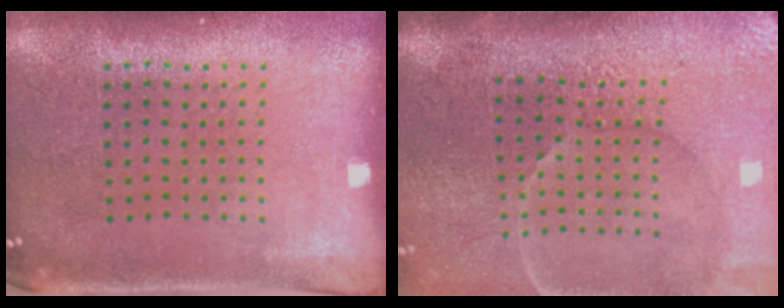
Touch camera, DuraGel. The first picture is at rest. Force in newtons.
{"total": 4.5, "press": 3.9, "slide": 2.3}